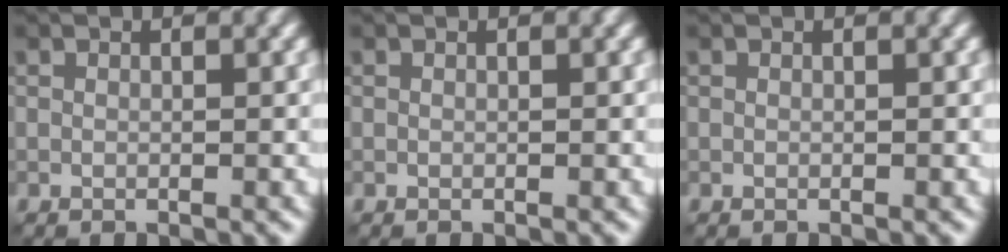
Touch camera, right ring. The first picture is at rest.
{"total": 0.0}
{"total": 0.0}